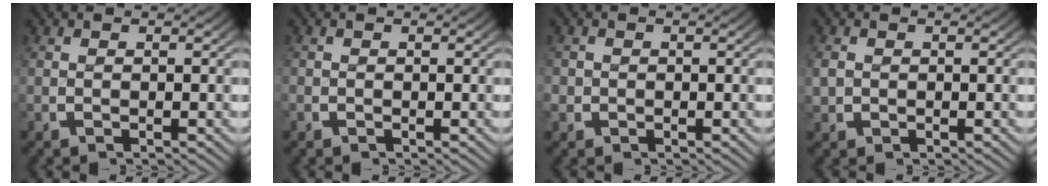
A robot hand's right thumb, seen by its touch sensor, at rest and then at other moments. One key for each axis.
{"total": 0.9, "fx": -0.4, "fy": 0.4, "fz": -0.7, "tx": 0.012, "ty": -0.013, "tz": -0.005}
{"total": 1.6, "fx": -0.5, "fy": 1.5, "fz": -0.2, "tx": -0.004, "ty": -0.015, "tz": -0.006}
{"total": 1.4, "fx": 0.0, "fy": 1.4, "fz": 0.1, "tx": -0.011, "ty": -0.010, "tz": 0.007}